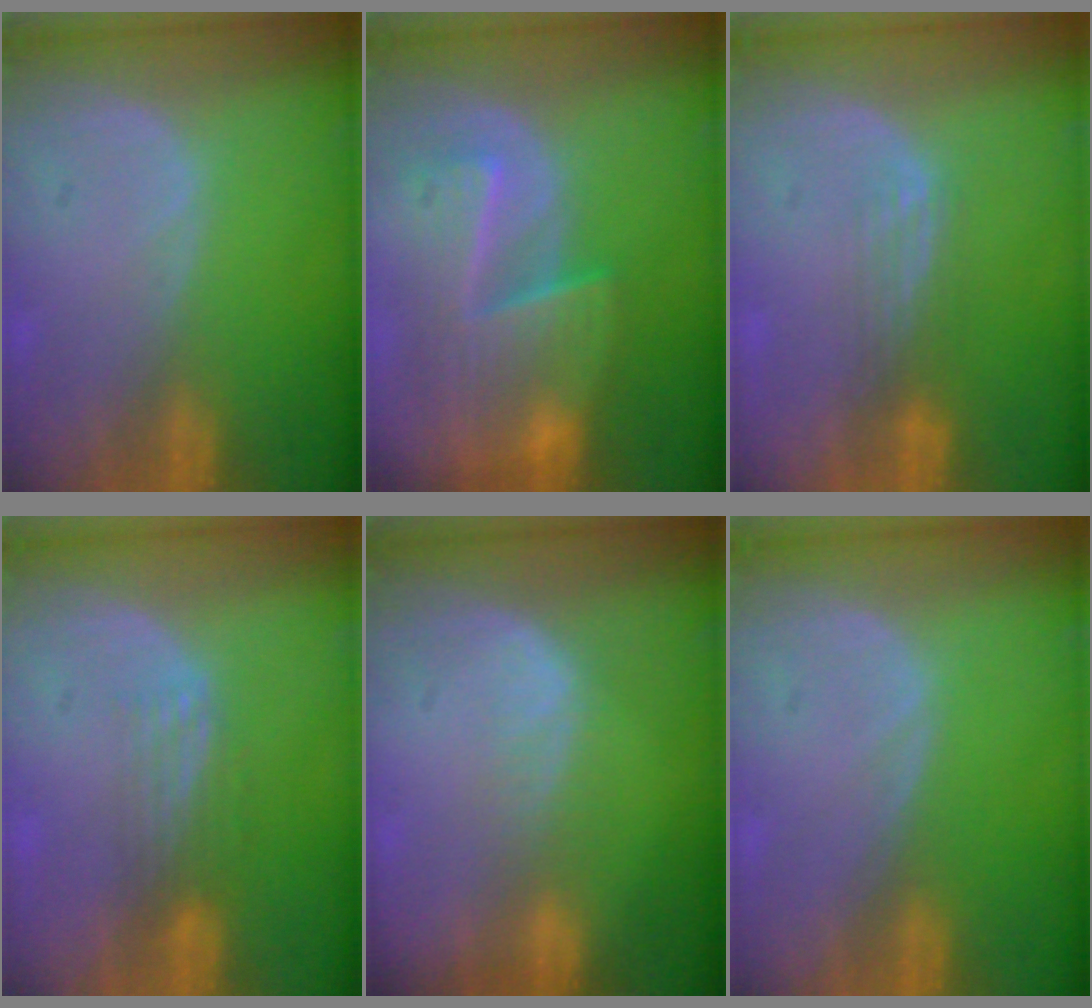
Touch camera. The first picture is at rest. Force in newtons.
{"total": 8.9, "press": 8.3, "slide": 3.3}
{"total": 3.0, "press": 2.5, "slide": 1.6}
{"total": 3.3, "press": 2.8, "slide": 1.8}
{"total": 2.7, "press": 2.3, "slide": 1.5}
{"total": 0.0}